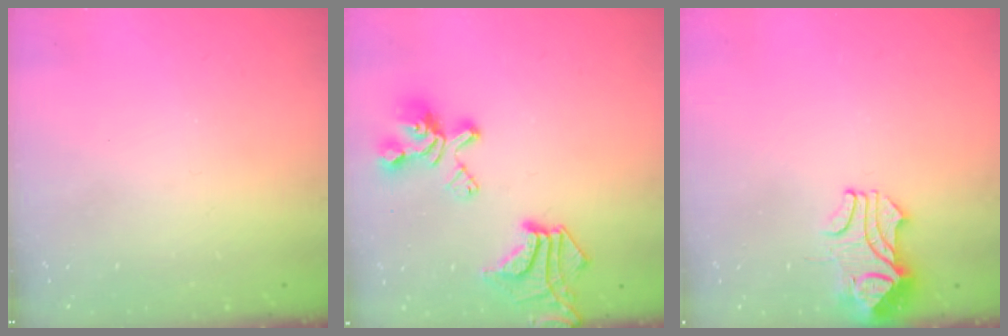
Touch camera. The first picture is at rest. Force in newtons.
{"total": 12.1, "press": 11.8, "slide": 2.6}
{"total": 2.3, "press": 2.1, "slide": 0.8}